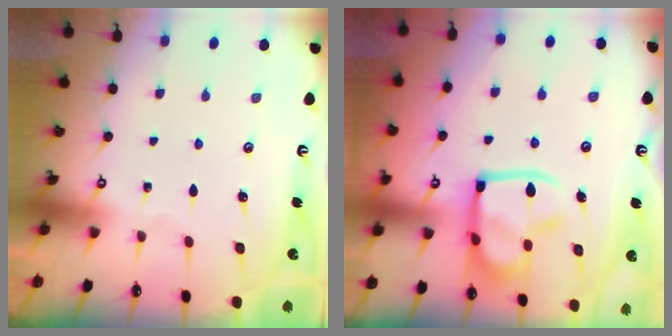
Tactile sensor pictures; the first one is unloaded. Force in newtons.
{"total": 15.8, "press": 15.6, "slide": 1.9}